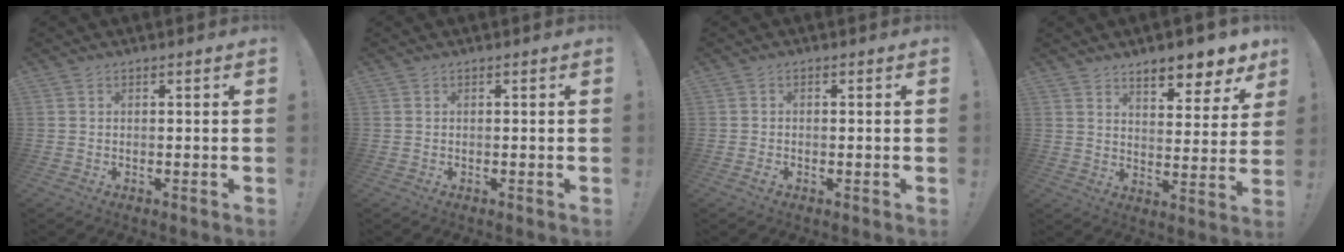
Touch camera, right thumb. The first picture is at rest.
{"total": 0.0}
{"total": 1.2, "force": [-0.7, 0.6, 0.8], "torque": [-0.004, 0.001, -0.014]}
{"total": 9.3, "force": [7.6, 2.6, 4.6], "torque": [-0.051, -0.066, 0.131]}